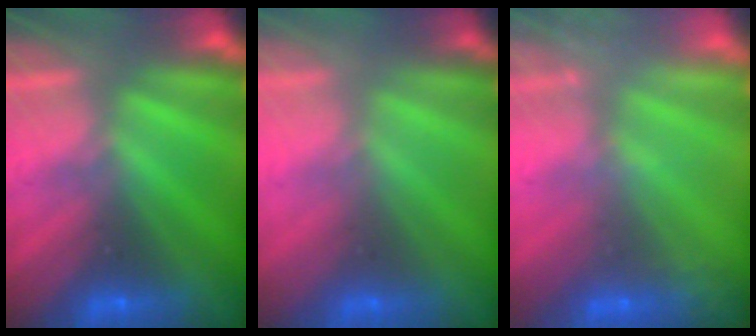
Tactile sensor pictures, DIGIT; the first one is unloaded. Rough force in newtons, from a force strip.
{"total": 2.9}
{"total": 2.4}